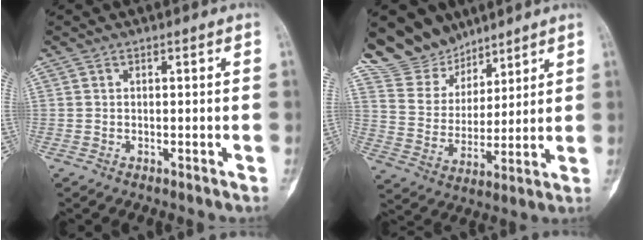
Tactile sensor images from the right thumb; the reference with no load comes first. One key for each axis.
{"total": 12.6, "fx": 10.6, "fy": 6.6, "fz": 1.8, "tx": -0.003, "ty": -0.058, "tz": 0.209}